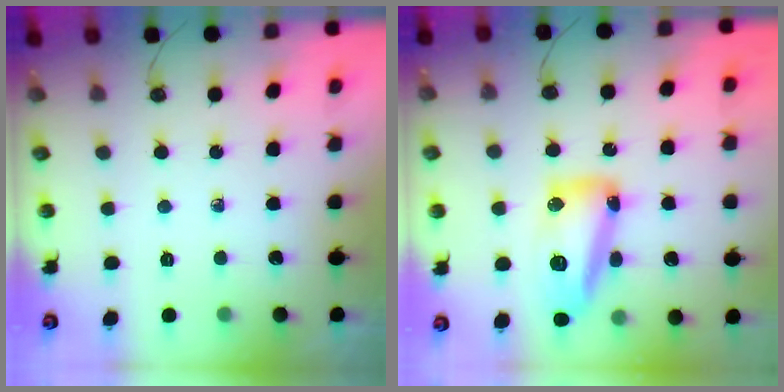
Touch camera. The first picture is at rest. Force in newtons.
{"total": 14.1, "press": 14.0, "slide": 1.4}